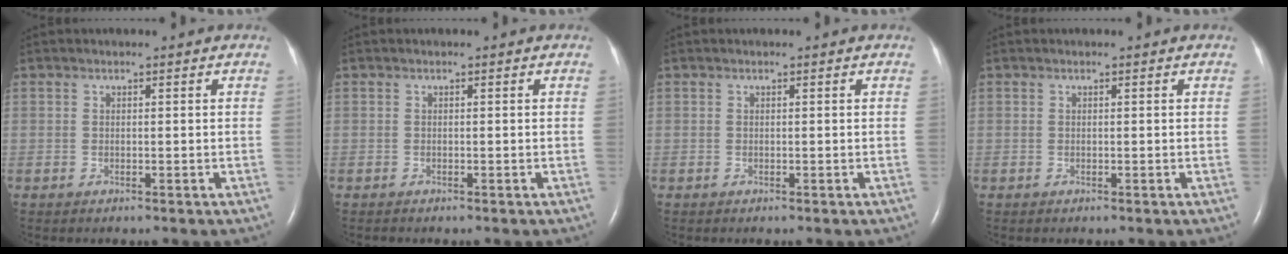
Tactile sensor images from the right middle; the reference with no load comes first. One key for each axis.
{"total": 0.0}
{"total": 0.0}
{"total": 0.0}